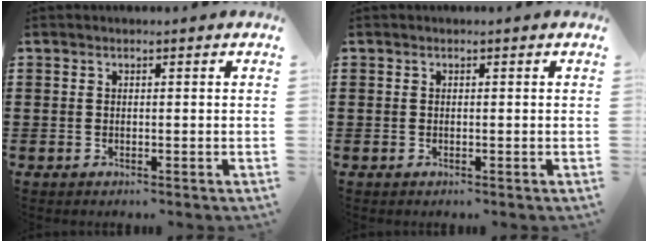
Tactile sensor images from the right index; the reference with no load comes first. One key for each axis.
{"total": 0.0}